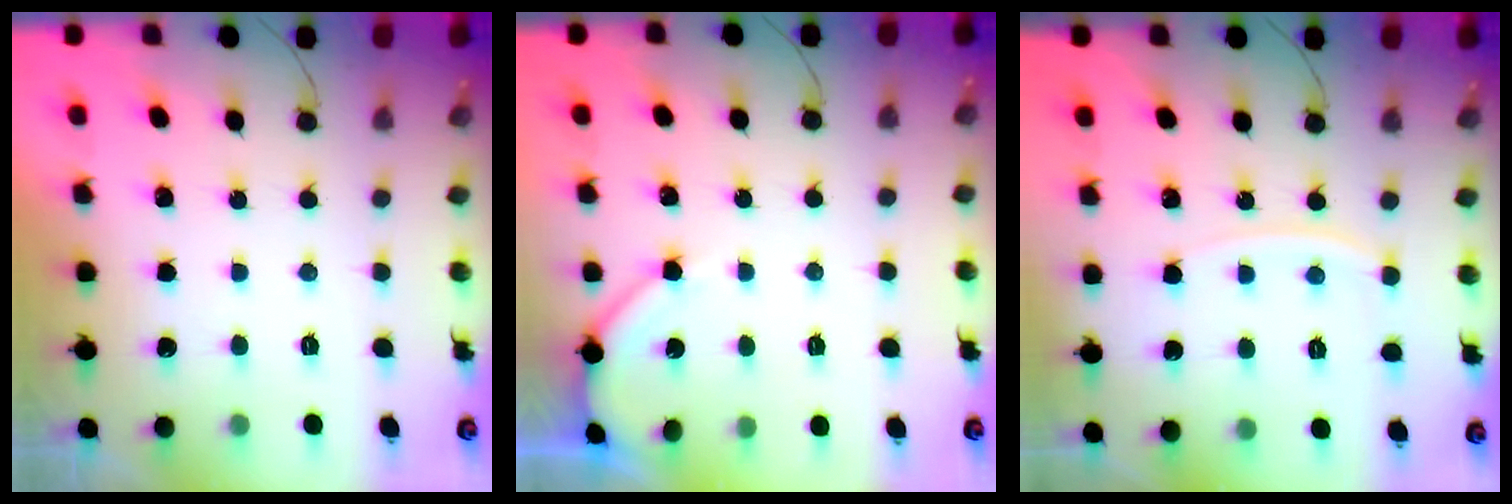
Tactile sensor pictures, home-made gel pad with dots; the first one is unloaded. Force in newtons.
{"total": 5.6, "press": 5.6, "slide": 0.9}
{"total": 5.4, "press": 5.4, "slide": 0.7}